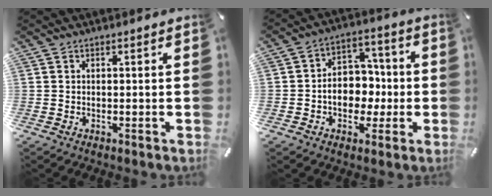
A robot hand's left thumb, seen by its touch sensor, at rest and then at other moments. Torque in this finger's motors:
{"motor_torque": [1.56, 1.67, 1.01, 0.27, 0.16]}